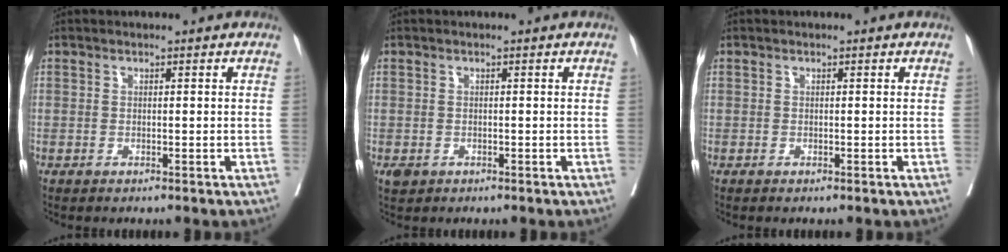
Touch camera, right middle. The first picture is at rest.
{"total": 1.4, "force": [-0.6, 1.1, 0.6], "torque": [-0.012, 0.000, -0.004]}
{"total": 0.0}